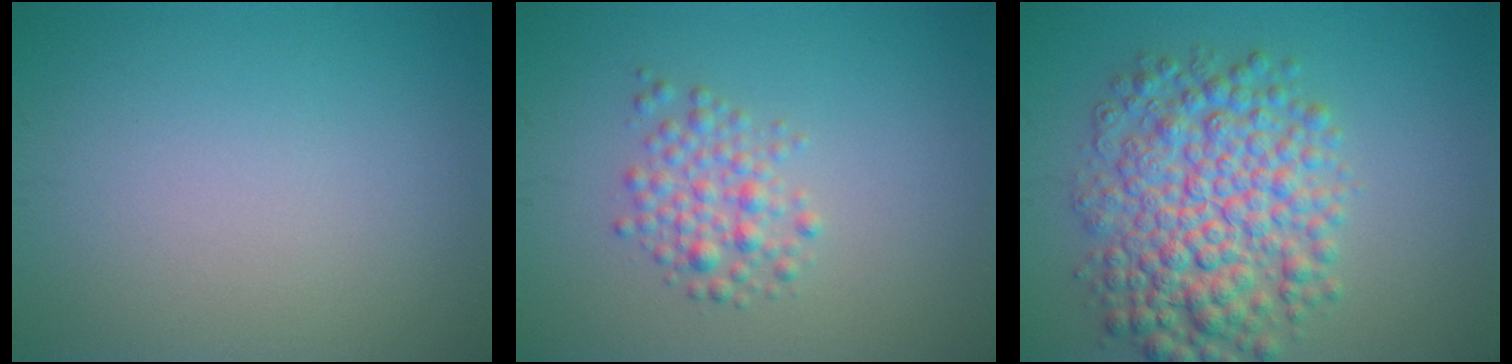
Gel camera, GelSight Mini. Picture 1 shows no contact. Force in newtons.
{"total": 2.6, "press": 2.6, "slide": 0.1}
{"total": 8.0, "press": 8.0, "slide": 0.1}